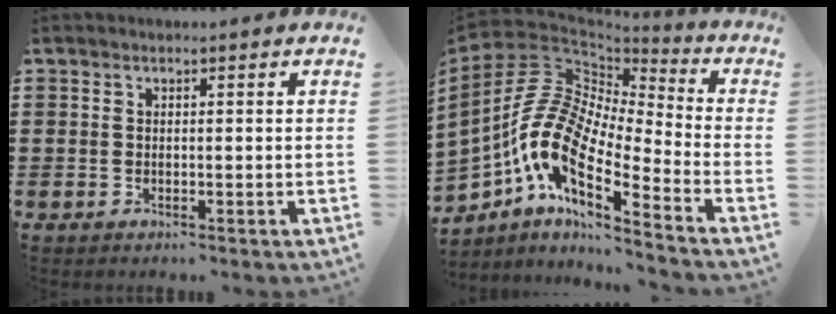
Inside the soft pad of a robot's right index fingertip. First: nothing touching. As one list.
[{"total": 13.3, "force": [-6.3, 5.8, 10.1], "torque": [-0.236, -0.004, -0.136]}]